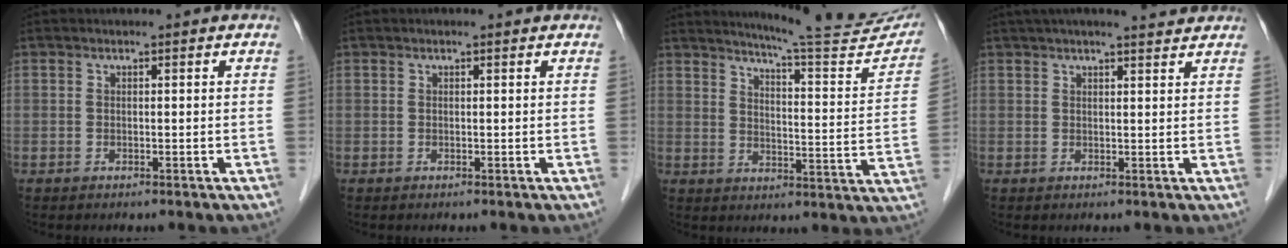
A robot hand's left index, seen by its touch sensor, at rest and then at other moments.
{"total": 0.7, "force": [0.6, 0.2, 0.4], "torque": [-0.011, 0.009, 0.008]}
{"total": 18.8, "force": [17.4, 0.4, 6.9], "torque": [-0.097, -0.076, 0.214]}
{"total": 8.0, "force": [7.1, 0.6, 3.6], "torque": [-0.054, 0.025, 0.088]}